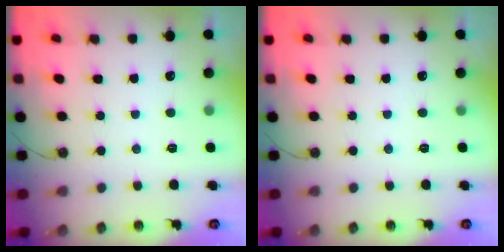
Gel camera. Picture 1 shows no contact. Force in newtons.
{"total": 0.0}